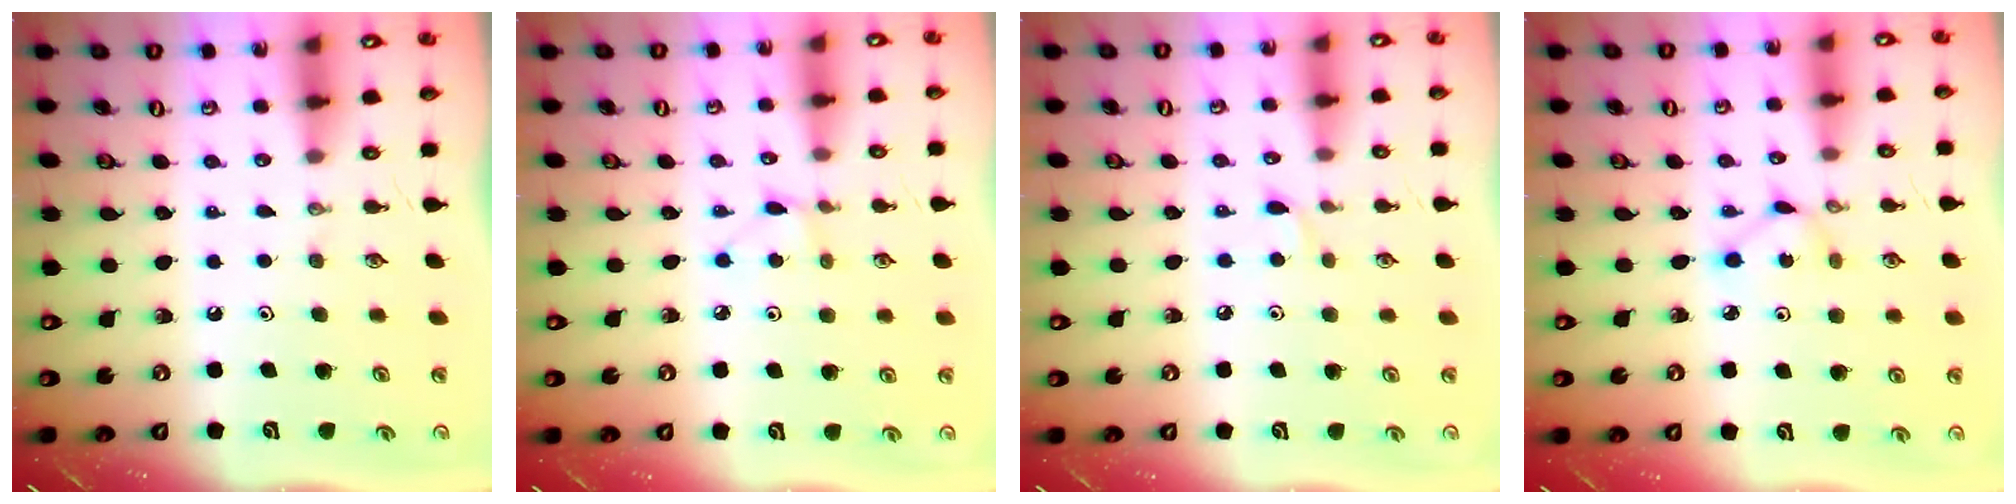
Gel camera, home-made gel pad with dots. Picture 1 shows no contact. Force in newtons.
{"total": 2.5, "press": 2.5, "slide": 0.3}
{"total": 4.3, "press": 4.3, "slide": 0.5}
{"total": 3.0, "press": 3.0, "slide": 0.1}